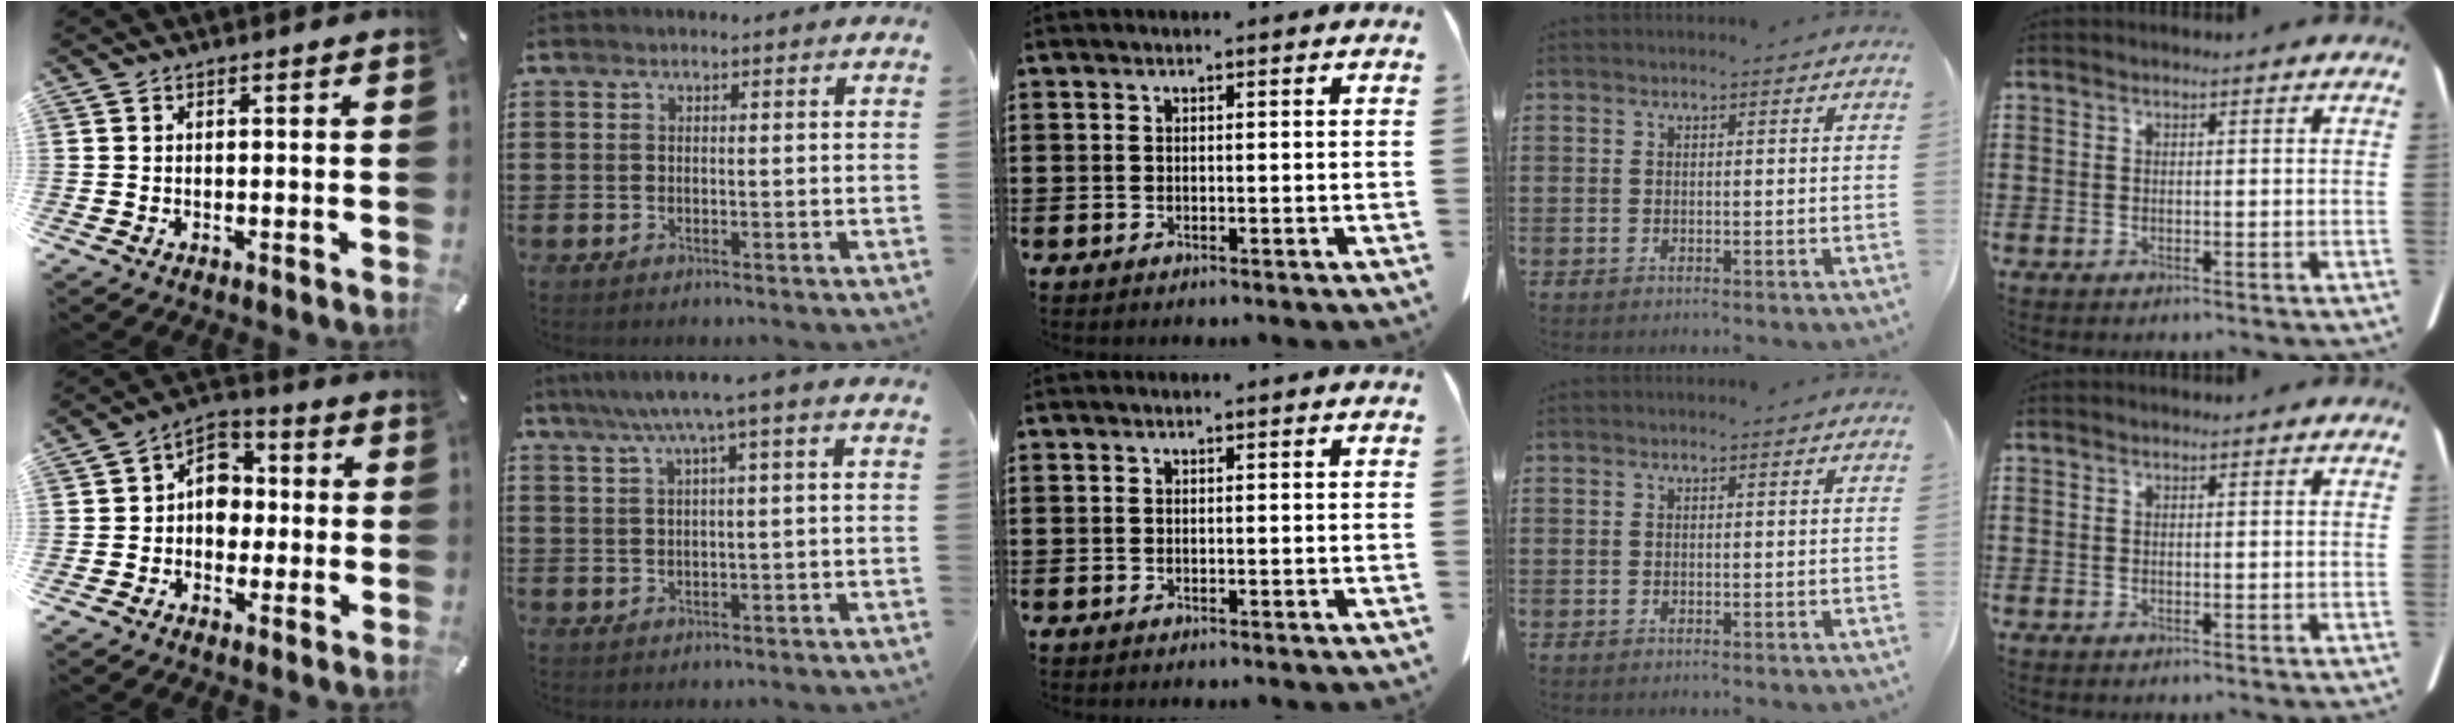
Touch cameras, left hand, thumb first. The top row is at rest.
{"thumb": {"total": 8.0, "force": [-0.6, 6.8, 4.1], "torque": [-0.062, 0.016, -0.013]}, "index": {"total": 4.2, "force": [1.5, -0.3, 3.9], "torque": [-0.079, 0.000, 0.020]}}